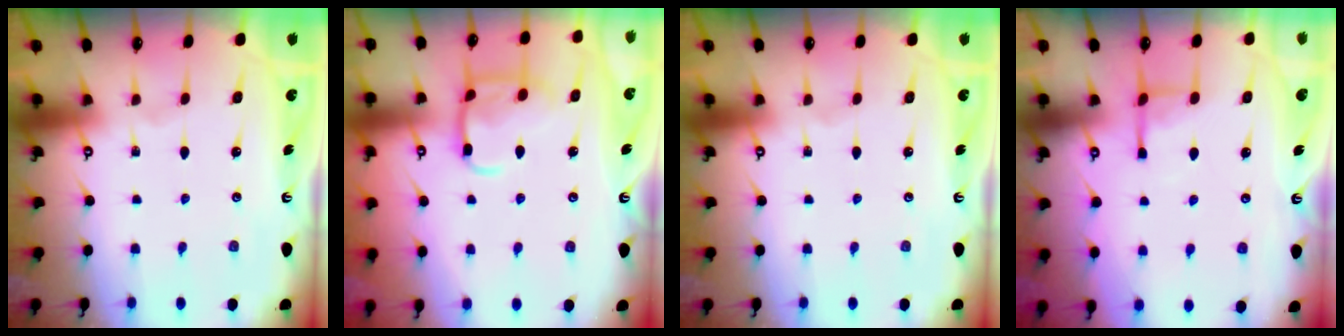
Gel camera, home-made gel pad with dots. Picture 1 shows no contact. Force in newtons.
{"total": 13.8, "press": 13.8, "slide": 1.3}
{"total": 0.0}
{"total": 4.2, "press": 4.1, "slide": 0.8}